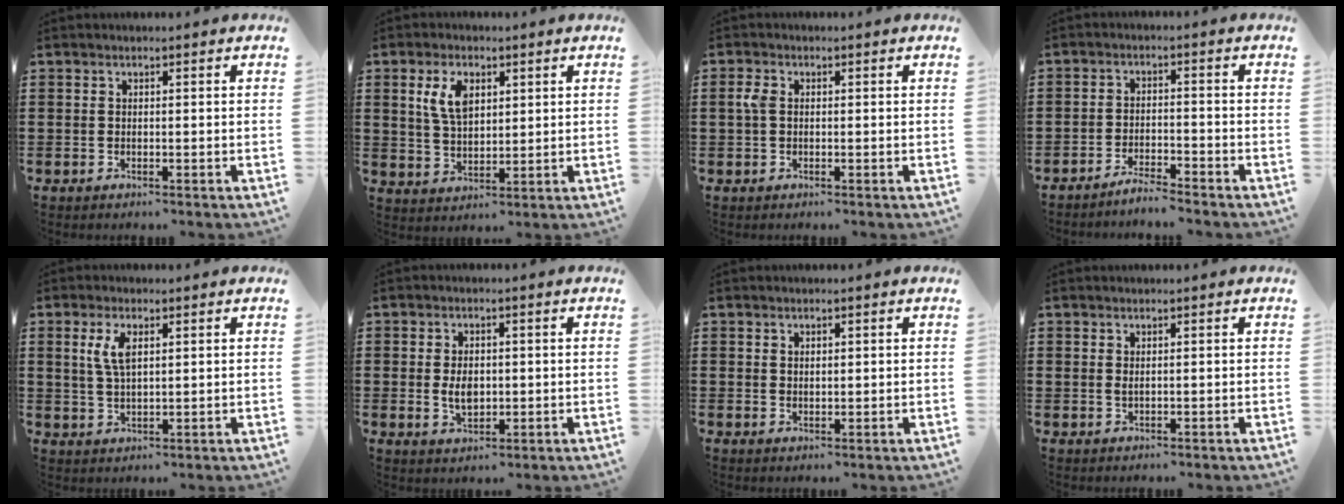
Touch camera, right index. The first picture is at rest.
{"total": 6.0, "force": [2.3, 3.3, 4.5], "torque": [-0.100, 0.013, 0.039]}
{"total": 2.3, "force": [0.2, 1.4, 1.8], "torque": [-0.046, 0.005, -0.001]}
{"total": 2.8, "force": [-2.8, -0.1, 0.3], "torque": [-0.010, 0.003, -0.058]}
{"total": 4.6, "force": [1.6, 1.8, 3.9], "torque": [-0.084, 0.007, 0.026]}
{"total": 3.9, "force": [0.0, 2.4, 3.1], "torque": [-0.062, 0.001, -0.005]}
{"total": 1.0, "force": [0.7, 0.6, 0.4], "torque": [-0.008, 0.002, 0.013]}
{"total": 0.7, "force": [0.4, 0.2, 0.5], "torque": [-0.012, 0.001, 0.008]}